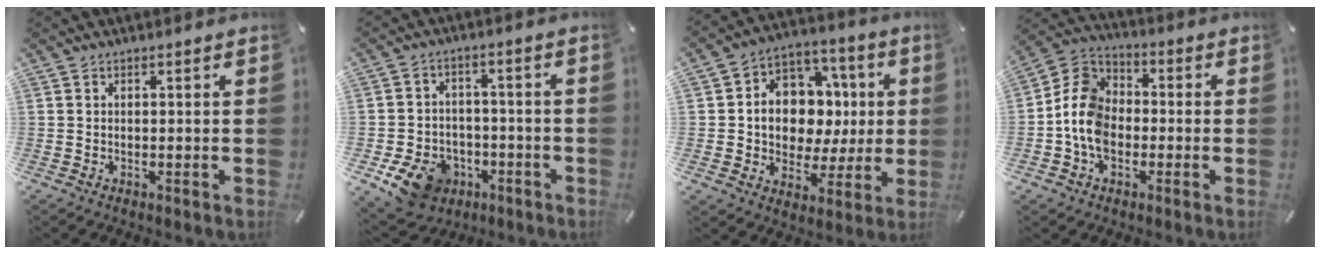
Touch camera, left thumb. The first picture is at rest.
{"total": 10.8, "force": [-5.5, 8.0, 4.6], "torque": [-0.088, 0.039, -0.093]}
{"total": 12.4, "force": [0.3, 11.0, 5.6], "torque": [-0.078, -0.011, 0.019]}
{"total": 10.2, "force": [-2.8, 8.2, 5.3], "torque": [-0.129, 0.027, -0.055]}